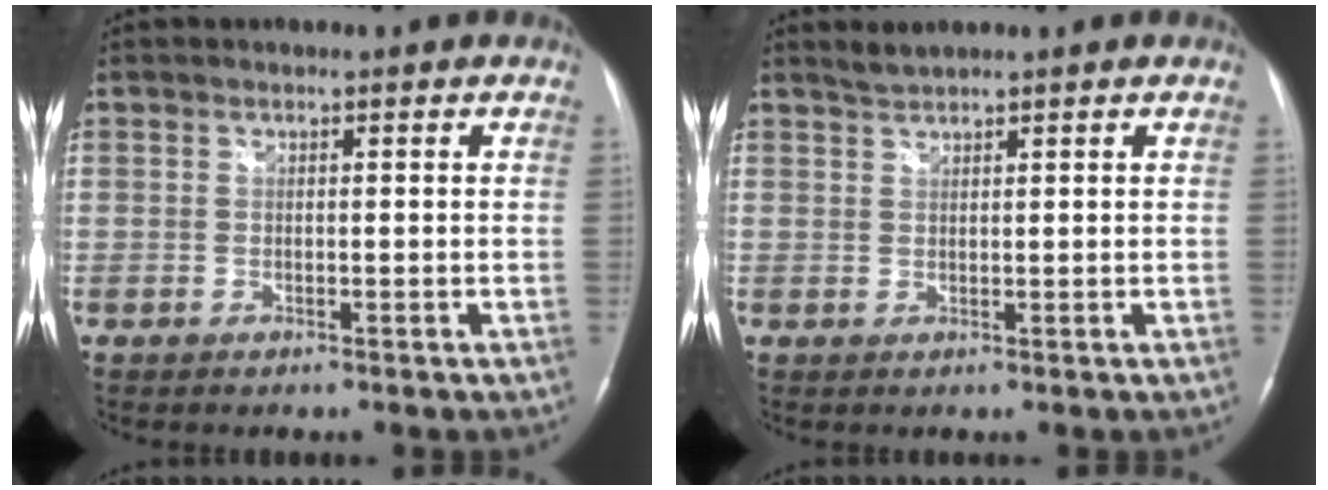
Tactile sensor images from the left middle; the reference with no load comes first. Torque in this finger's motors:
{"motor_torque": [0.10, 0.00, -0.09, 0.00]}